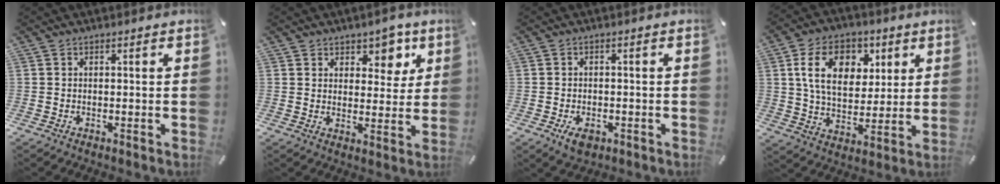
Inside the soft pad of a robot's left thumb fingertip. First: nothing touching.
{"total": 6.3, "force": [4.0, 4.6, 1.7], "torque": [-0.001, -0.030, 0.061]}
{"total": 3.4, "force": [-1.4, 1.9, 2.4], "torque": [-0.052, 0.002, -0.027]}
{"total": 14.5, "force": [5.2, 10.2, 8.8], "torque": [-0.148, 0.004, 0.095]}